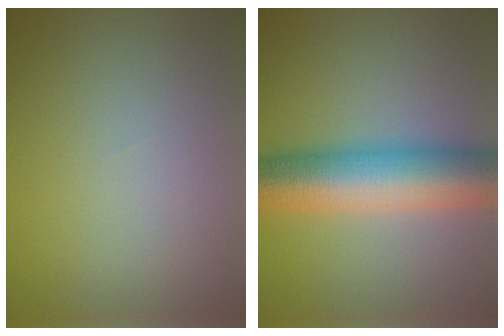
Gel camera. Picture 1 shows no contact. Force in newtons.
{"total": 9.9, "press": 9.9, "slide": 0.1}